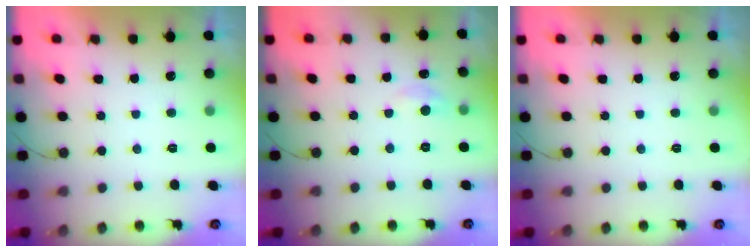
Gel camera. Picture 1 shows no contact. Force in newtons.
{"total": 3.6, "press": 3.6, "slide": 0.5}
{"total": 0.0}